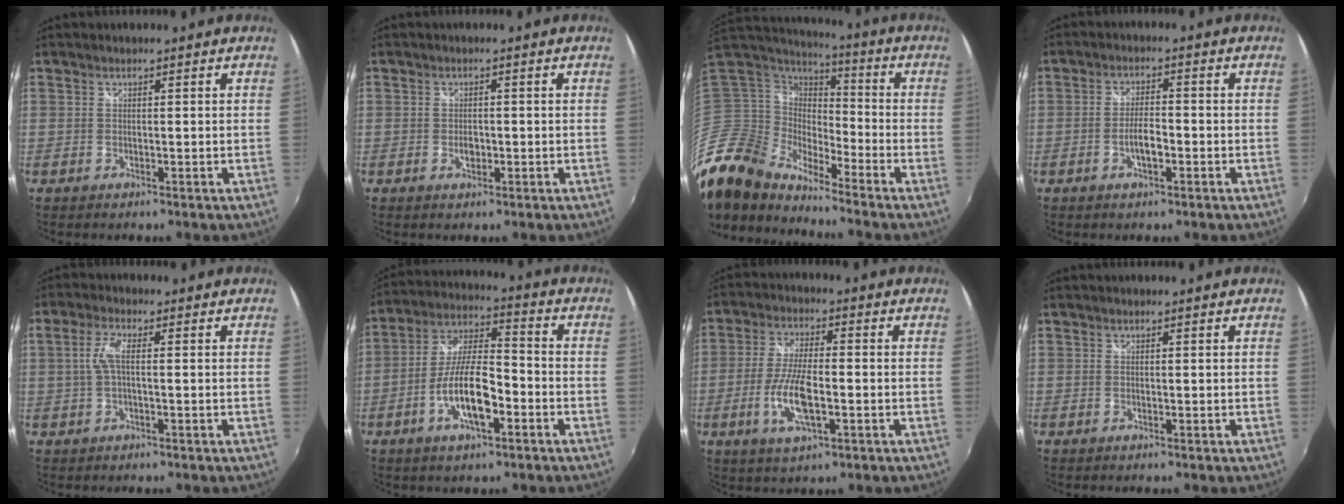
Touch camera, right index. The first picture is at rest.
{"total": 1.8, "force": [-0.5, 1.2, 1.2], "torque": [-0.020, 0.000, -0.009]}
{"total": 15.6, "force": [-13.6, 5.6, 5.2], "torque": [-0.120, 0.001, -0.285]}
{"total": 3.8, "force": [-1.5, 1.4, 3.2], "torque": [-0.065, 0.001, -0.026]}
{"total": 4.0, "force": [0.0, 1.2, 3.8], "torque": [-0.079, 0.006, 0.004]}
{"total": 11.9, "force": [-4.7, 4.0, 10.2], "torque": [-0.208, 0.001, -0.085]}
{"total": 9.6, "force": [-2.7, 3.1, 8.7], "torque": [-0.179, -0.005, -0.053]}
{"total": 0.0}